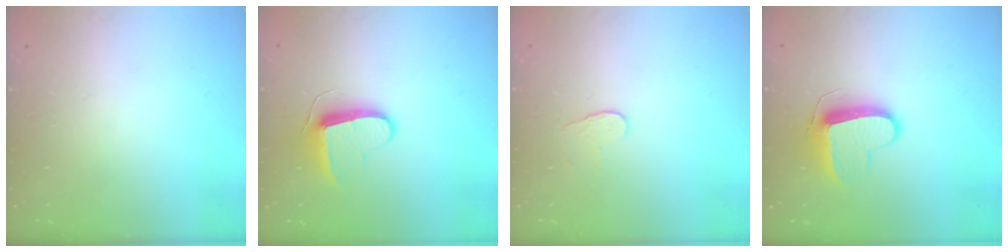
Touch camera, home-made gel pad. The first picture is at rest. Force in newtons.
{"total": 9.6, "press": 9.6, "slide": 0.4}
{"total": 3.1, "press": 3.1, "slide": 0.3}
{"total": 9.8, "press": 9.8, "slide": 0.1}